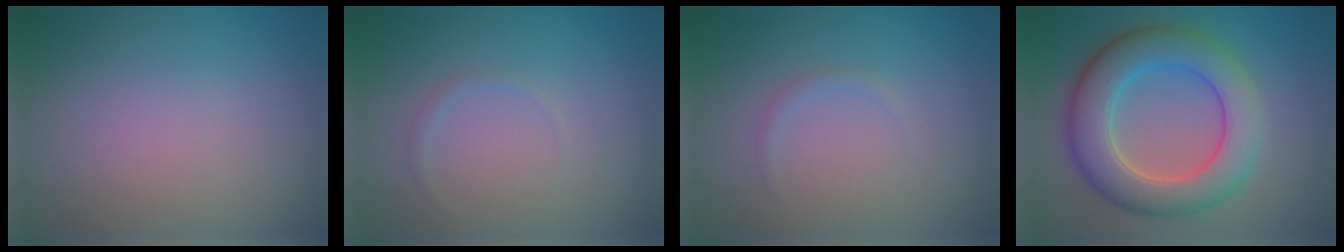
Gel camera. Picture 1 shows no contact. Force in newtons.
{"total": 0.6, "press": 0.6, "slide": 0.1}
{"total": 0.6, "press": 0.6, "slide": 0.0}
{"total": 7.6, "press": 7.6, "slide": 0.5}